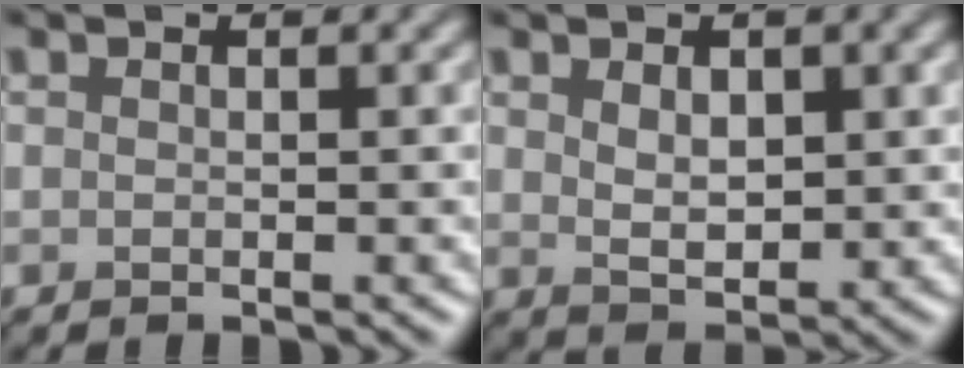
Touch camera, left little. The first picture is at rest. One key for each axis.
{"total": 3.1, "fx": 0.8, "fy": 1.8, "fz": 2.4, "tx": -0.045, "ty": -0.005, "tz": 0.020}